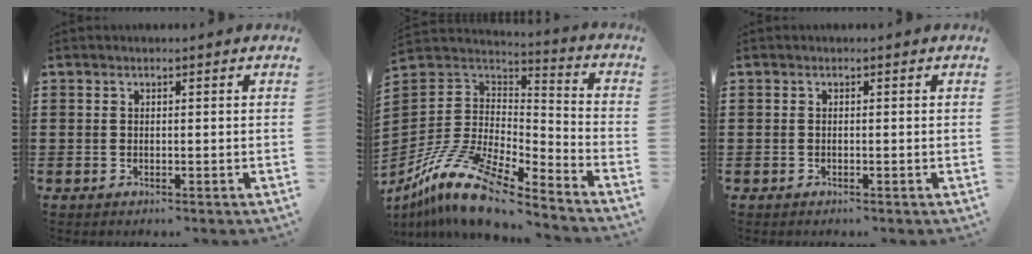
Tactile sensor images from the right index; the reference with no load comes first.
{"total": 14.1, "force": [-10.6, 4.2, 8.4], "torque": [-0.186, 0.024, -0.207]}
{"total": 0.0}